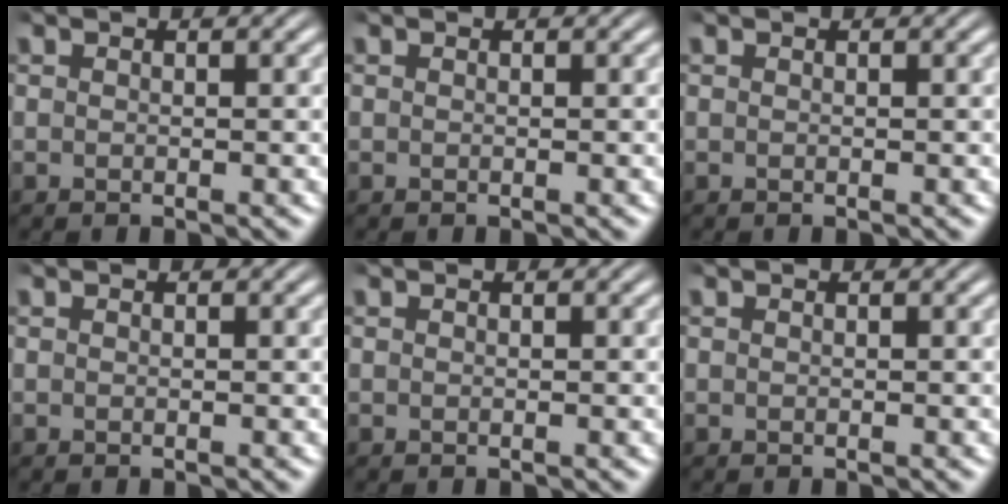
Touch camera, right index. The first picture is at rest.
{"total": 0.0}
{"total": 0.0}
{"total": 0.0}
{"total": 0.0}
{"total": 0.0}